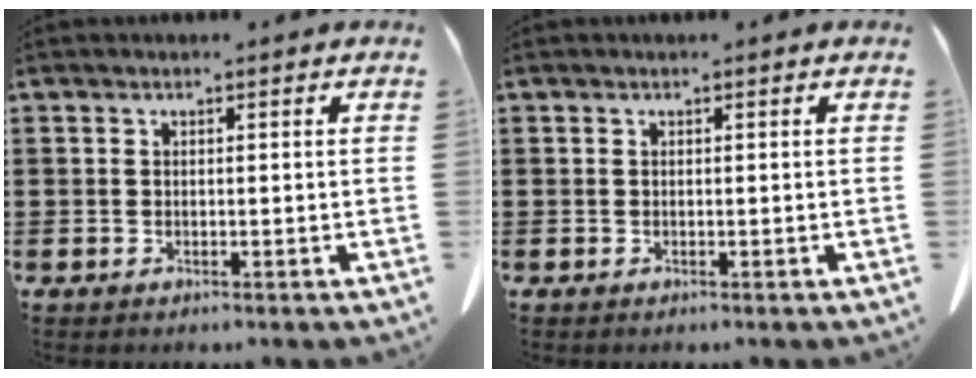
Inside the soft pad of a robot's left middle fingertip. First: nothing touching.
{"total": 0.0}